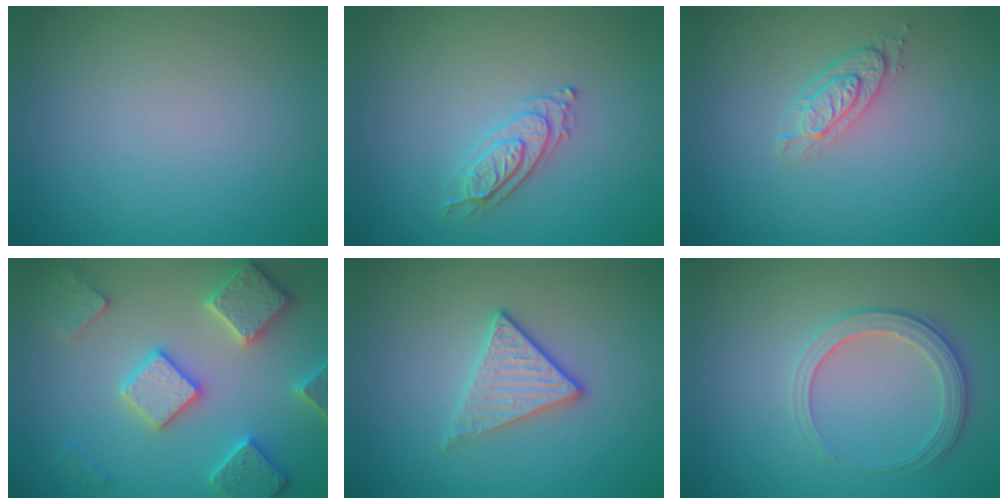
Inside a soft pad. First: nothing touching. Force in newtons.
{"total": 2.2, "press": 2.2, "slide": 0.3}
{"total": 2.1, "press": 1.9, "slide": 0.9}
{"total": 5.8, "press": 5.7, "slide": 1.4}
{"total": 2.7, "press": 2.4, "slide": 1.2}
{"total": 2.7, "press": 2.5, "slide": 1.2}